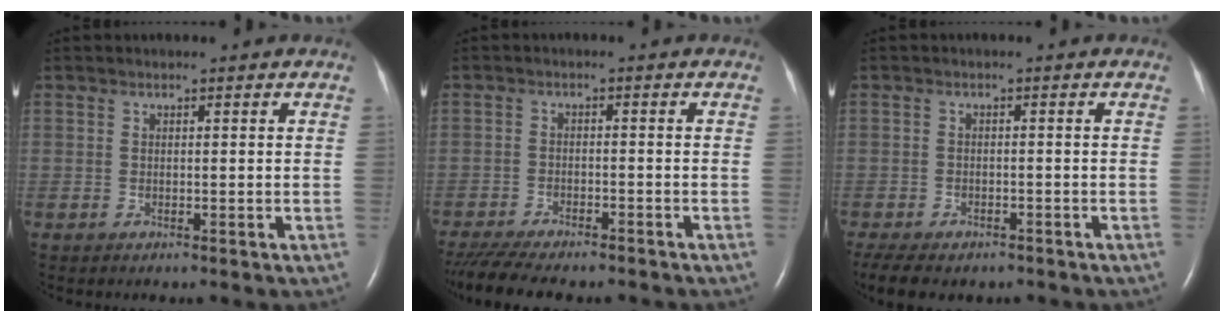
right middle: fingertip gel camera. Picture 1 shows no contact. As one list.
[{"total": 12.5, "force": [-10.8, 2.7, 5.7], "torque": [-0.103, -0.015, -0.158]}, {"total": 10.5, "force": [-7.9, 4.8, 4.9], "torque": [-0.106, -0.006, -0.104]}]